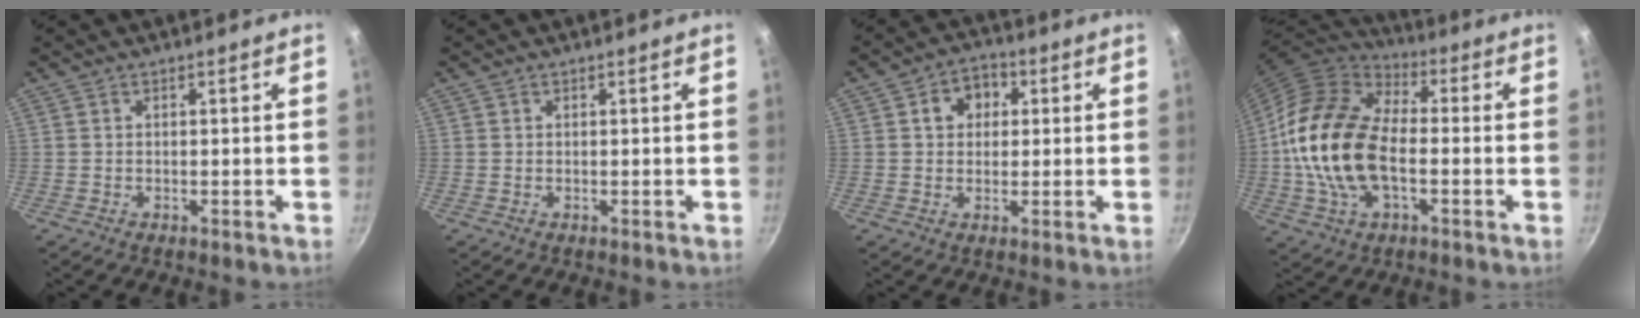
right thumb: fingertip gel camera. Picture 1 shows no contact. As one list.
[{"total": 0.0}, {"total": 6.5, "force": [1.7, 5.3, 3.4], "torque": [-0.017, 0.008, 0.017]}, {"total": 20.1, "force": [-1.9, 12.0, 16.0], "torque": [-0.292, 0.030, -0.045]}]